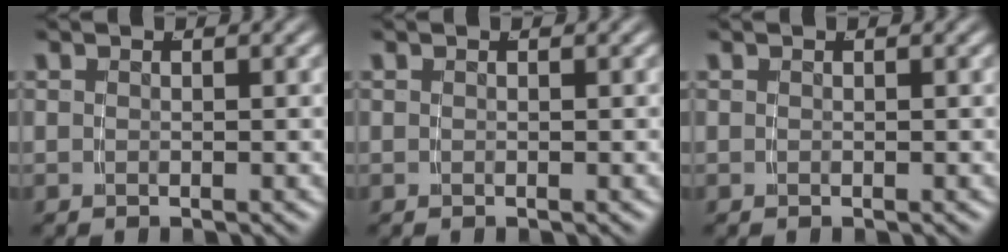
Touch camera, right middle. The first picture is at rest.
{"total": 0.0}
{"total": 0.0}